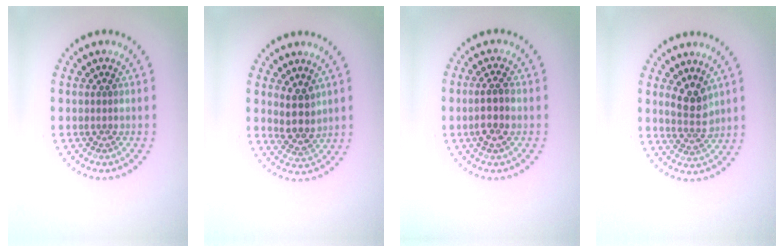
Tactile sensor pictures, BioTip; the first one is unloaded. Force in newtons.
{"total": 2.8, "press": 2.4, "slide": 1.4}
{"total": 2.5, "press": 2.3, "slide": 1.0}
{"total": 2.7, "press": 2.5, "slide": 1.1}